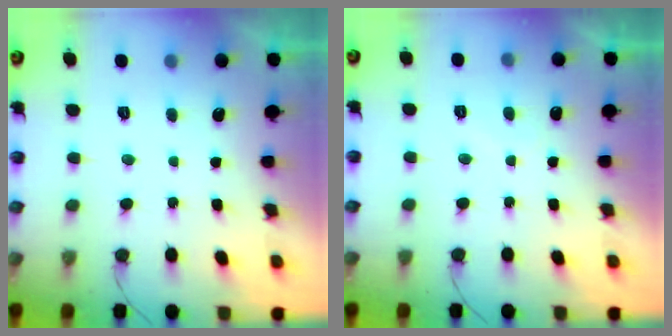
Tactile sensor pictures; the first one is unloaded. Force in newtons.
{"total": 4.9, "press": 4.9, "slide": 0.3}